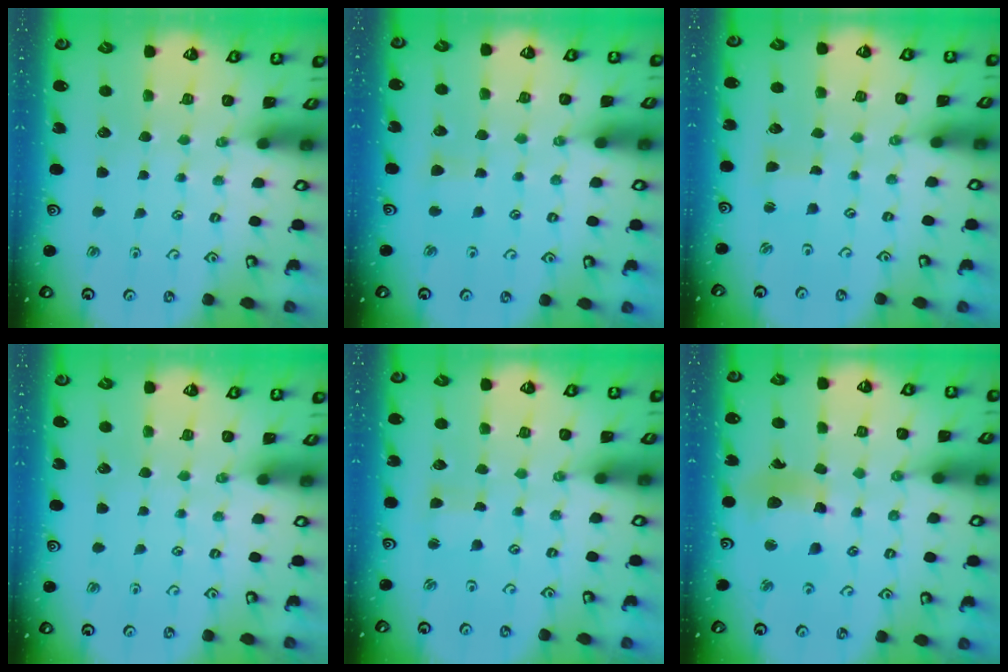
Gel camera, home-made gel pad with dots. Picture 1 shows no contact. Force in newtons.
{"total": 2.9, "press": 2.9, "slide": 0.4}
{"total": 1.4, "press": 1.4, "slide": 0.2}
{"total": 0.0}
{"total": 2.1, "press": 2.0, "slide": 0.3}
{"total": 11.1, "press": 11.1, "slide": 0.6}